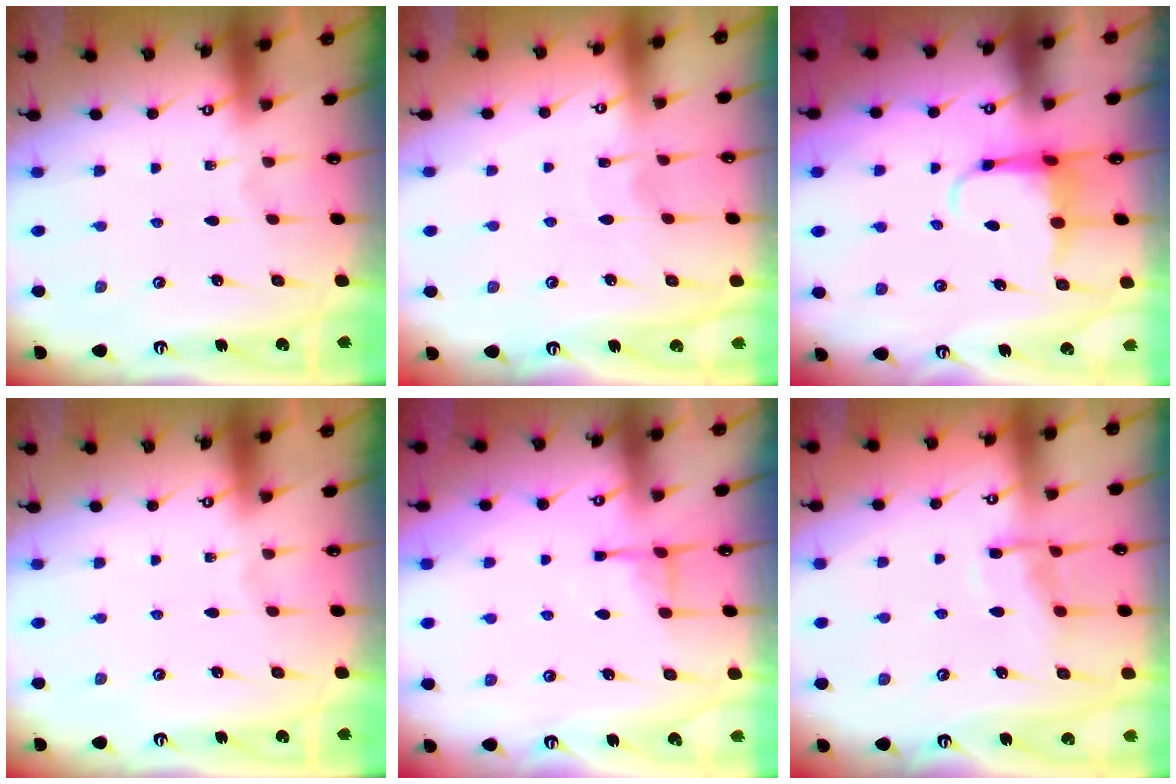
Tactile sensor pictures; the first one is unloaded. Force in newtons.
{"total": 3.4, "press": 3.4, "slide": 0.4}
{"total": 5.3, "press": 5.1, "slide": 1.3}
{"total": 0.0}
{"total": 4.9, "press": 4.8, "slide": 0.9}
{"total": 9.9, "press": 9.9, "slide": 1.0}